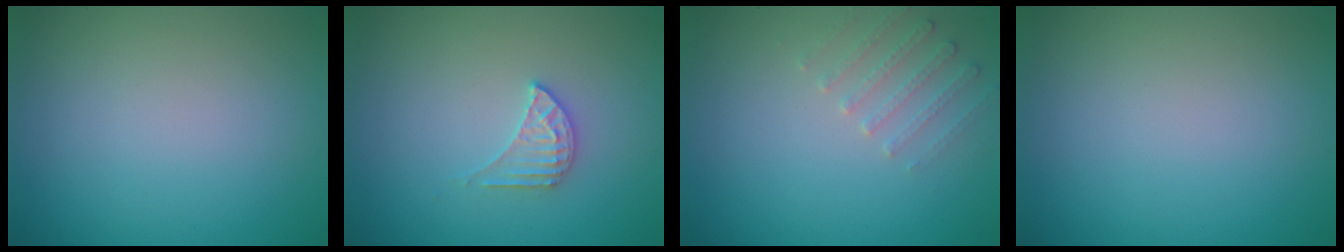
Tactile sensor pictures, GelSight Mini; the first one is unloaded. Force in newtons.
{"total": 2.1, "press": 2.0, "slide": 0.4}
{"total": 1.9, "press": 1.8, "slide": 0.6}
{"total": 0.0}